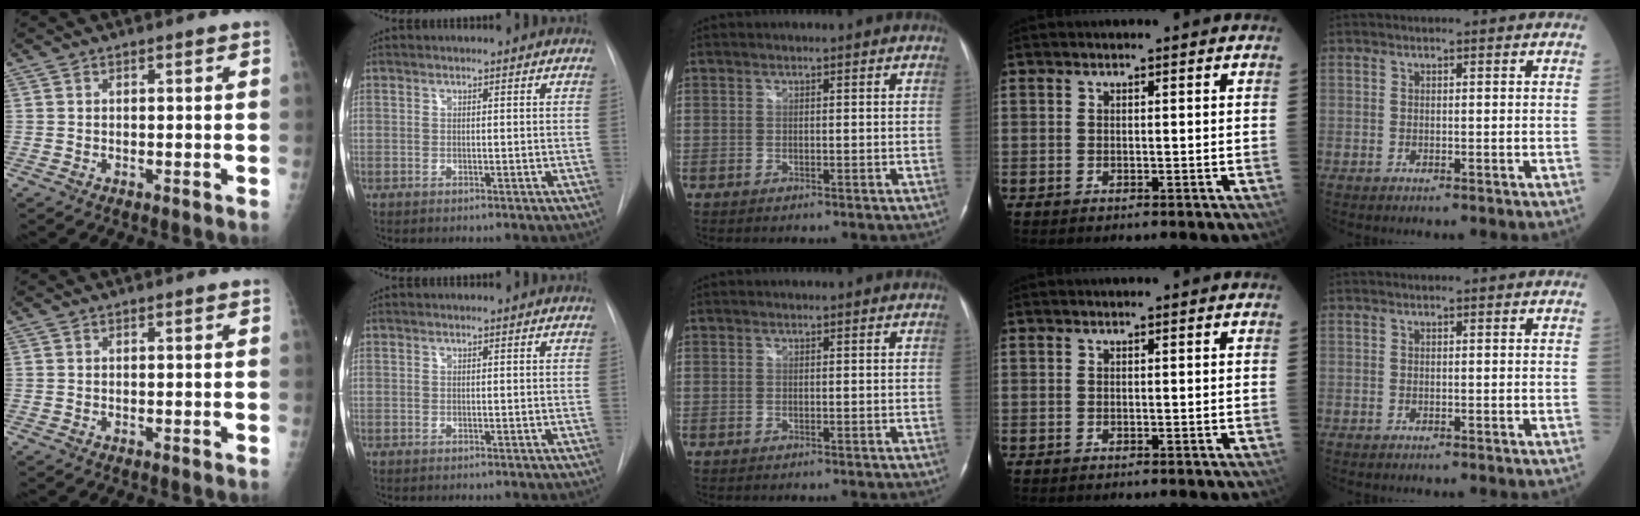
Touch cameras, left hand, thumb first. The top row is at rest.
{}